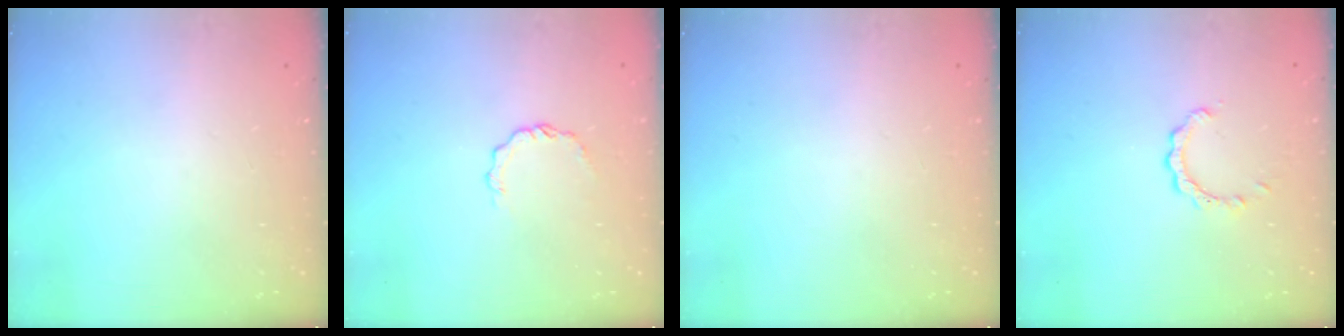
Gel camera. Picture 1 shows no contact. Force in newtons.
{"total": 3.7, "press": 3.7, "slide": 0.3}
{"total": 0.0}
{"total": 3.0, "press": 3.0, "slide": 0.1}